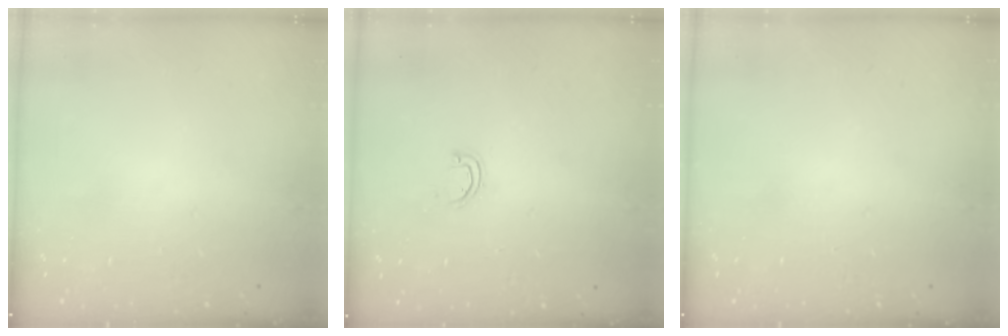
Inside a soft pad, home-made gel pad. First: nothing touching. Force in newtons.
{"total": 3.1, "press": 3.1, "slide": 0.2}
{"total": 0.0}